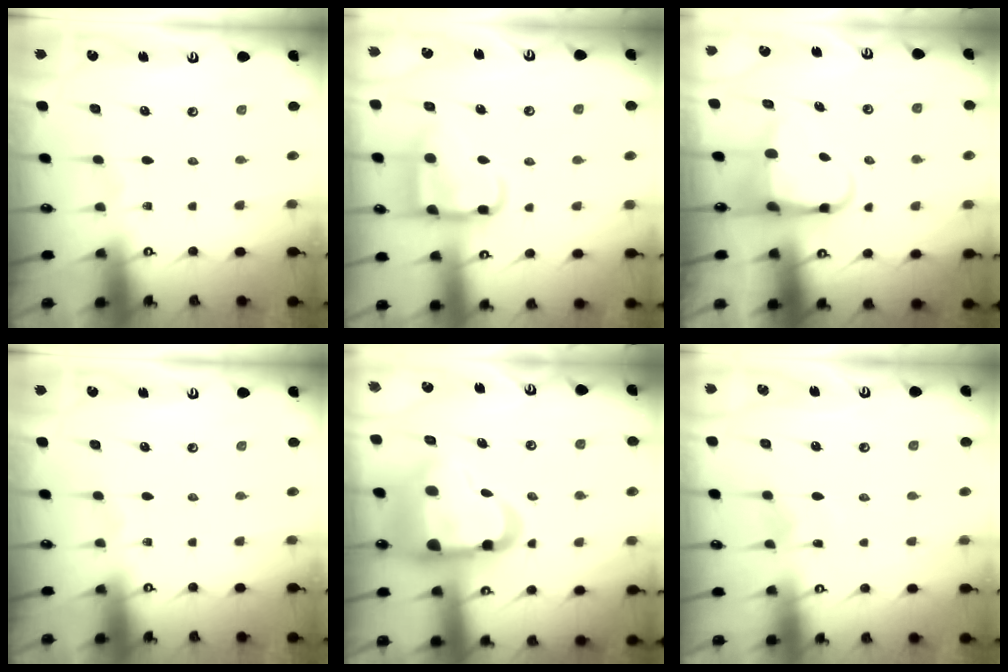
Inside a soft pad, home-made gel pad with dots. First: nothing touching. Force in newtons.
{"total": 15.8, "press": 15.7, "slide": 1.6}
{"total": 6.1, "press": 6.0, "slide": 1.1}
{"total": 0.0}
{"total": 20.7, "press": 20.6, "slide": 2.4}
{"total": 4.6, "press": 4.5, "slide": 0.5}